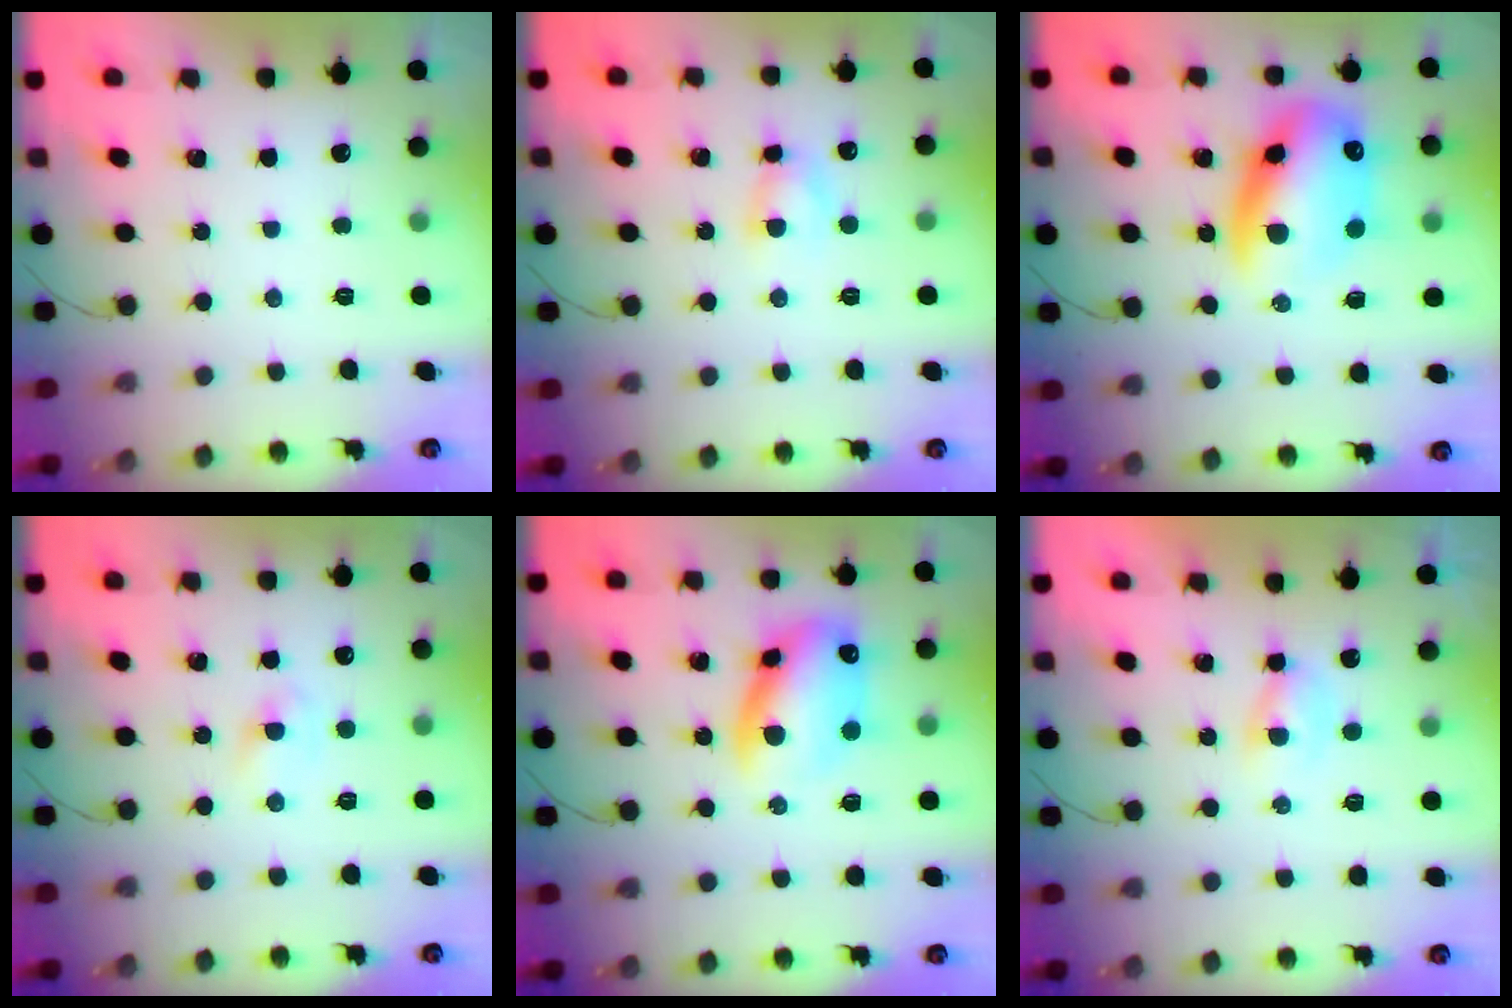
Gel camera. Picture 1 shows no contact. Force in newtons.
{"total": 3.8, "press": 3.7, "slide": 0.6}
{"total": 16.2, "press": 15.6, "slide": 4.4}
{"total": 2.2, "press": 2.0, "slide": 0.9}
{"total": 13.1, "press": 12.8, "slide": 2.8}
{"total": 1.3, "press": 1.1, "slide": 0.7}